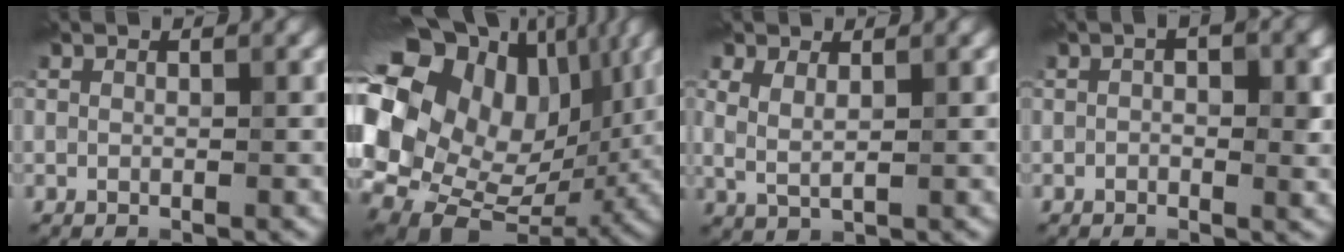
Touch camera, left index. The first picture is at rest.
{"total": 19.4, "force": [2.7, 14.9, 12.2], "torque": [-0.247, 0.012, 0.058]}
{"total": 2.3, "force": [1.0, 1.1, 1.7], "torque": [-0.040, 0.004, 0.025]}
{"total": 2.8, "force": [0.1, 1.2, 2.6], "torque": [-0.032, 0.007, -0.004]}